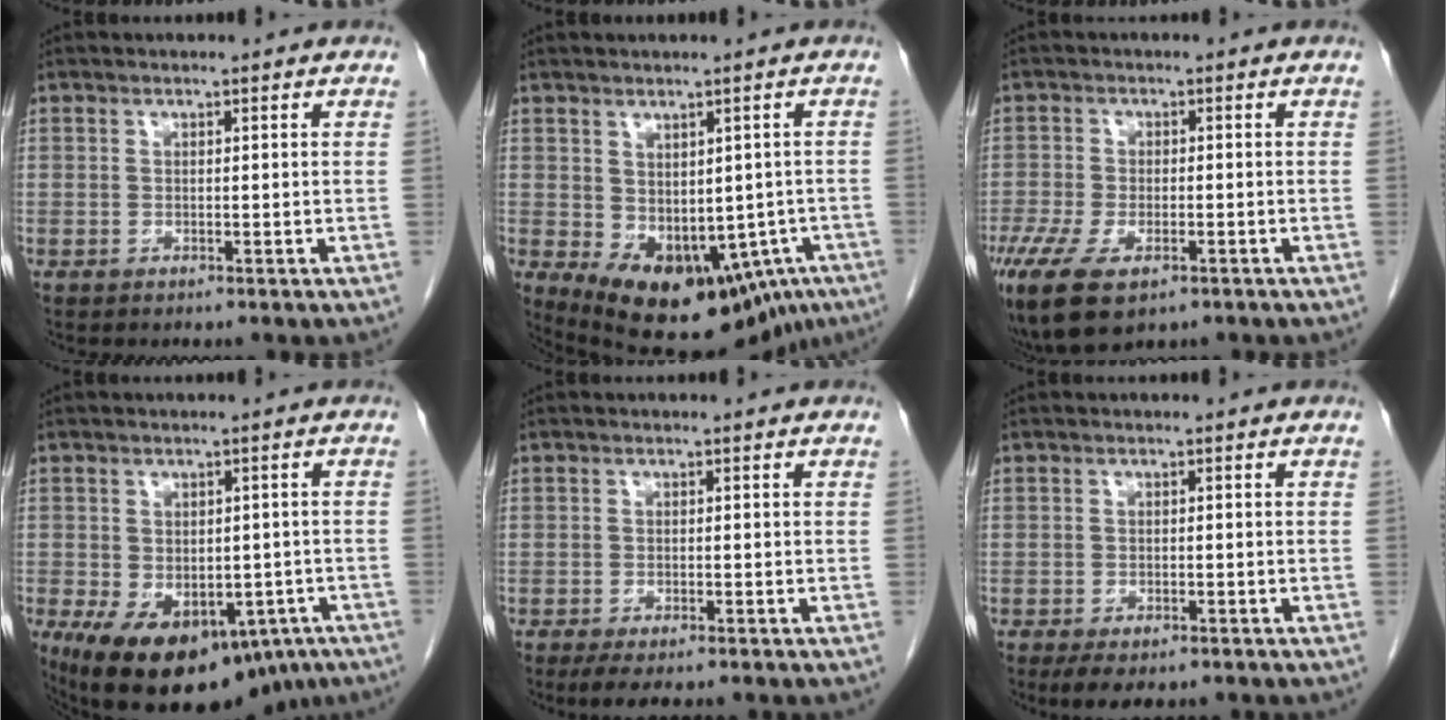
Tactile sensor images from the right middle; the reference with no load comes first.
{"total": 17.8, "force": [-9.6, 9.7, 11.5], "torque": [-0.150, -0.024, -0.104]}
{"total": 11.5, "force": [-6.8, 4.9, 7.9], "torque": [-0.165, -0.023, -0.107]}
{"total": 16.3, "force": [-9.9, 8.8, 9.4], "torque": [-0.142, -0.017, -0.121]}
{"total": 4.2, "force": [-3.2, 1.0, 2.6], "torque": [-0.039, -0.010, -0.046]}
{"total": 4.2, "force": [-3.0, 1.7, 2.4], "torque": [-0.037, -0.007, -0.043]}